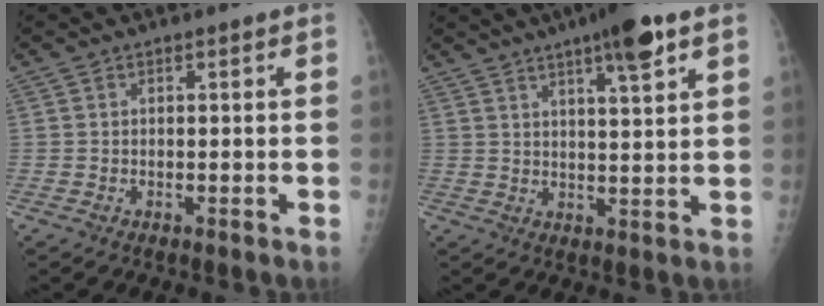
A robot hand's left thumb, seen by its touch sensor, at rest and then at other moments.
{"total": 9.9, "force": [5.9, 1.7, 7.8], "torque": [-0.114, -0.019, 0.087]}